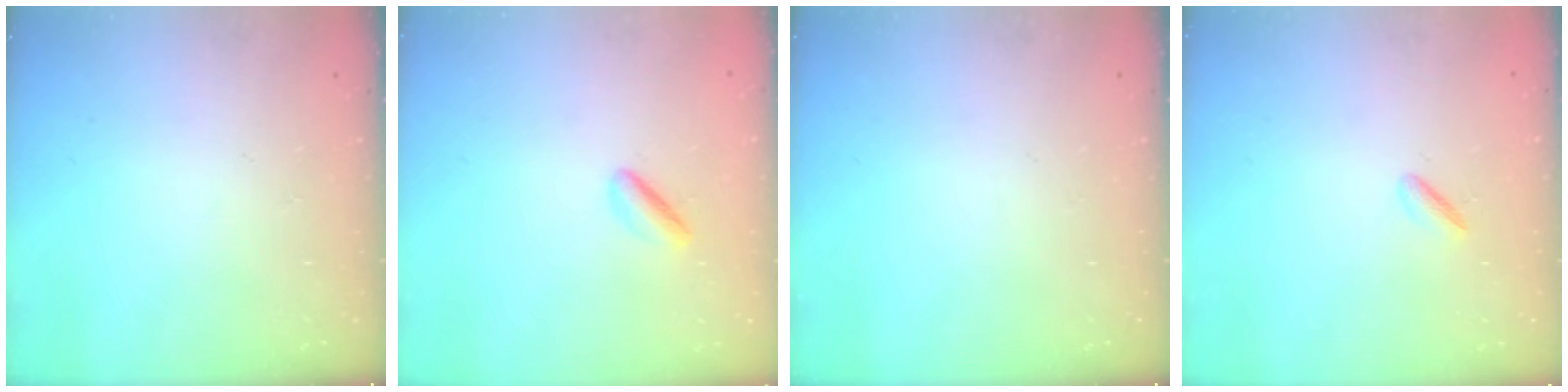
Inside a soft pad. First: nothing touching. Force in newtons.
{"total": 2.4, "press": 2.4, "slide": 0.4}
{"total": 0.0}
{"total": 2.0, "press": 1.8, "slide": 0.7}